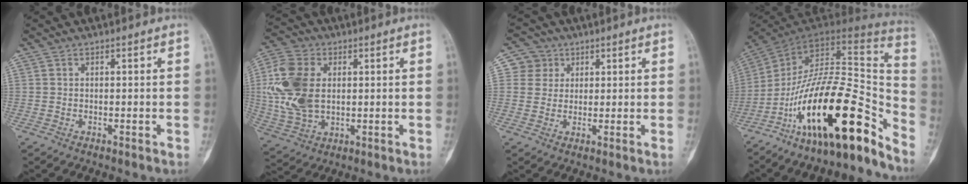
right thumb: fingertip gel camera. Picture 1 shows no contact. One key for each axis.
{"total": 14.9, "fx": 1.8, "fy": 9.9, "fz": 11.0, "tx": -0.232, "ty": 0.001, "tz": 0.038}
{"total": 4.6, "fx": 1.7, "fy": 4.3, "fz": 0.1, "tx": 0.028, "ty": -0.003, "tz": 0.024}
{"total": 24.8, "fx": -16.1, "fy": 7.1, "fz": 17.5, "tx": -0.242, "ty": 0.113, "tz": -0.268}